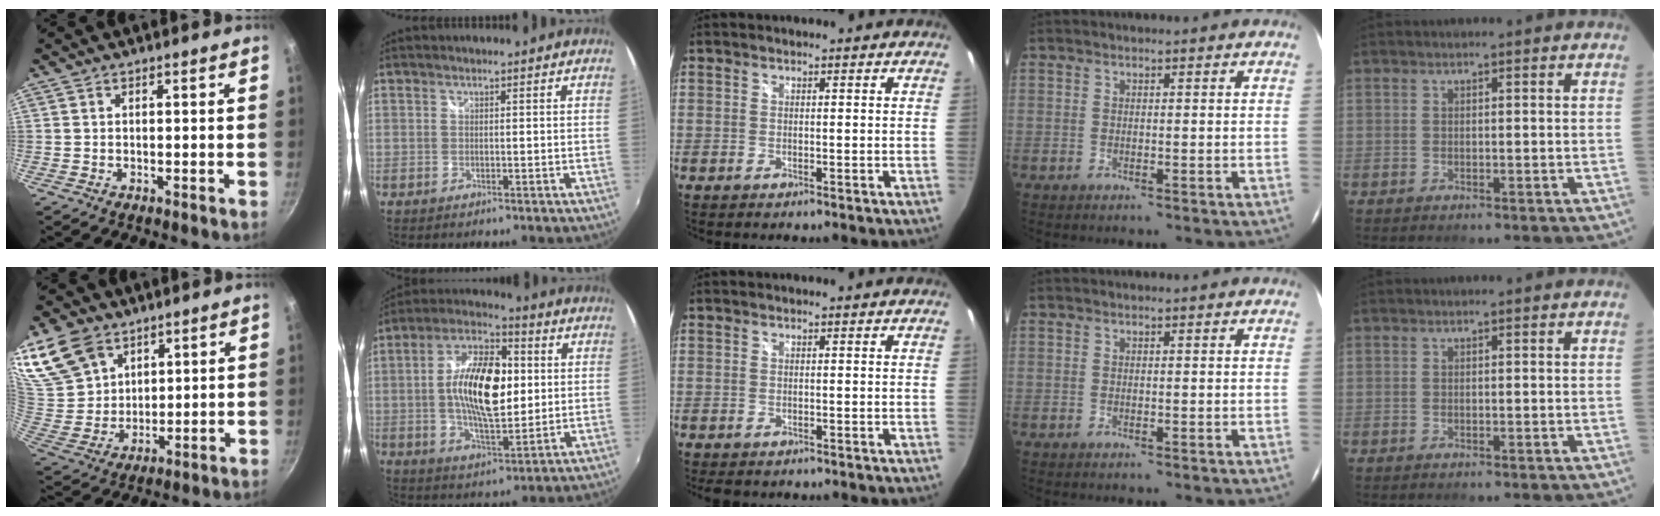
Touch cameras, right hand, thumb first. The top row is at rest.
{"thumb": {"total": 15.1, "force": [9.0, 10.3, 6.4], "torque": [-0.111, -0.031, 0.190]}, "index": {"total": 15.9, "force": [1.0, 7.0, 14.2], "torque": [-0.265, 0.010, 0.014]}, "middle": {"total": 1.5, "force": [-1.1, 0.8, 0.6], "torque": [-0.015, -0.005, -0.014]}}